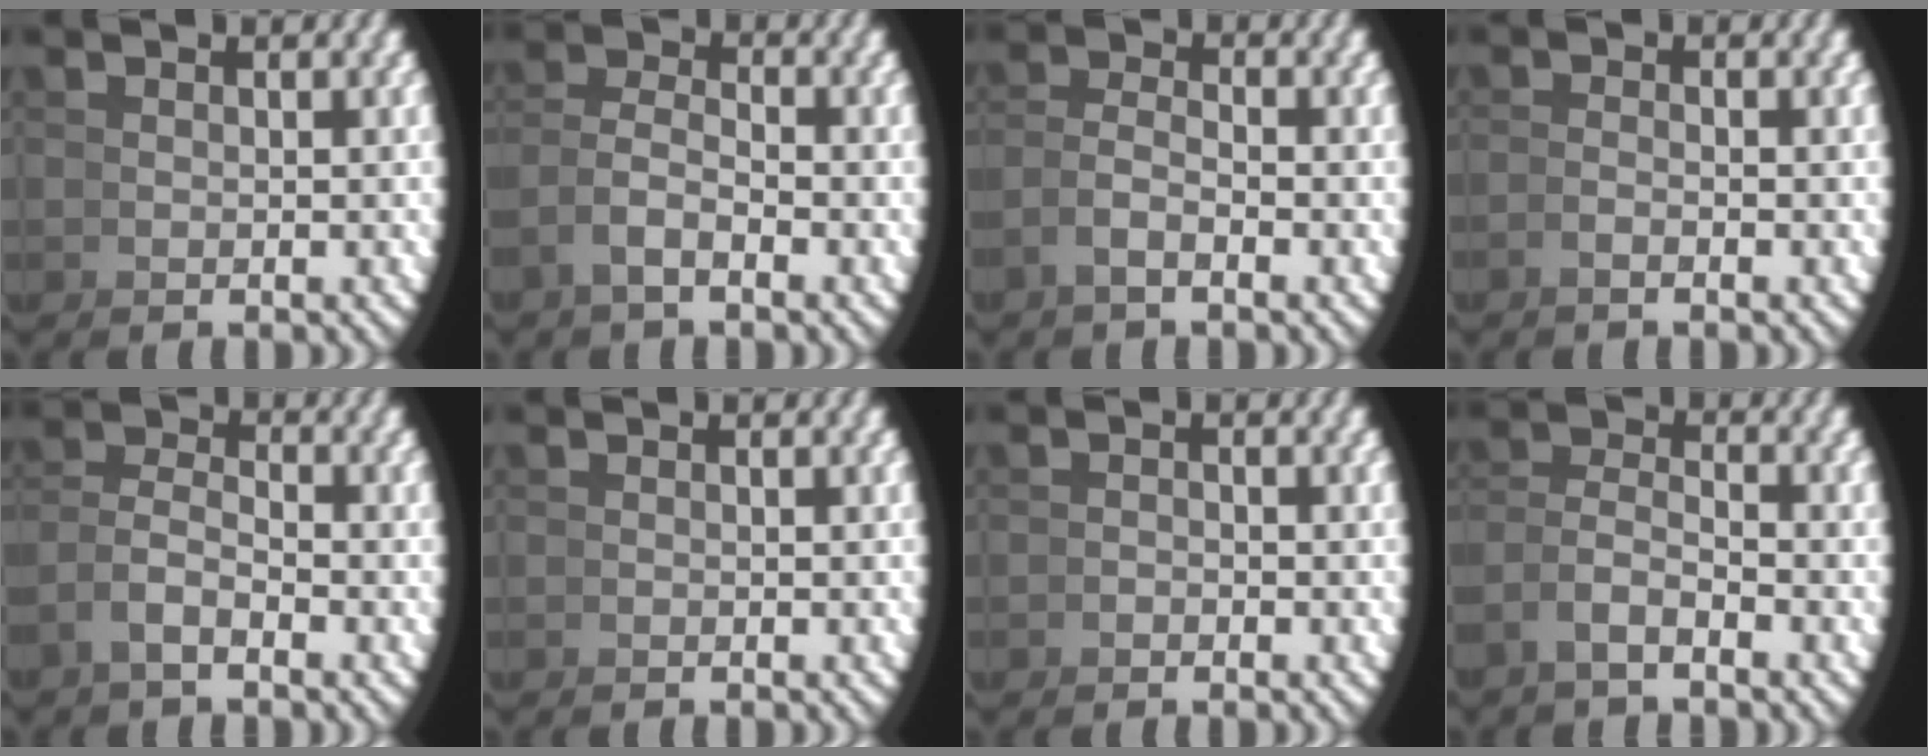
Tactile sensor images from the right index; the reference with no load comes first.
{"total": 2.7, "force": [-0.8, 1.5, 2.0], "torque": [-0.047, -0.010, -0.013]}
{"total": 1.8, "force": [-0.9, 0.4, 1.5], "torque": [-0.033, -0.005, -0.014]}
{"total": 1.6, "force": [-0.8, -1.4, 0.1], "torque": [0.004, 0.003, -0.017]}
{"total": 2.8, "force": [-1.0, 1.7, 2.0], "torque": [-0.044, -0.009, -0.016]}
{"total": 0.6, "force": [-0.2, -0.5, -0.1], "torque": [0.005, 0.003, -0.006]}
{"total": 1.3, "force": [-0.7, -1.0, -0.5], "torque": [0.018, 0.003, -0.017]}
{"total": 2.7, "force": [-1.3, 1.5, 1.8], "torque": [-0.044, -0.011, -0.020]}